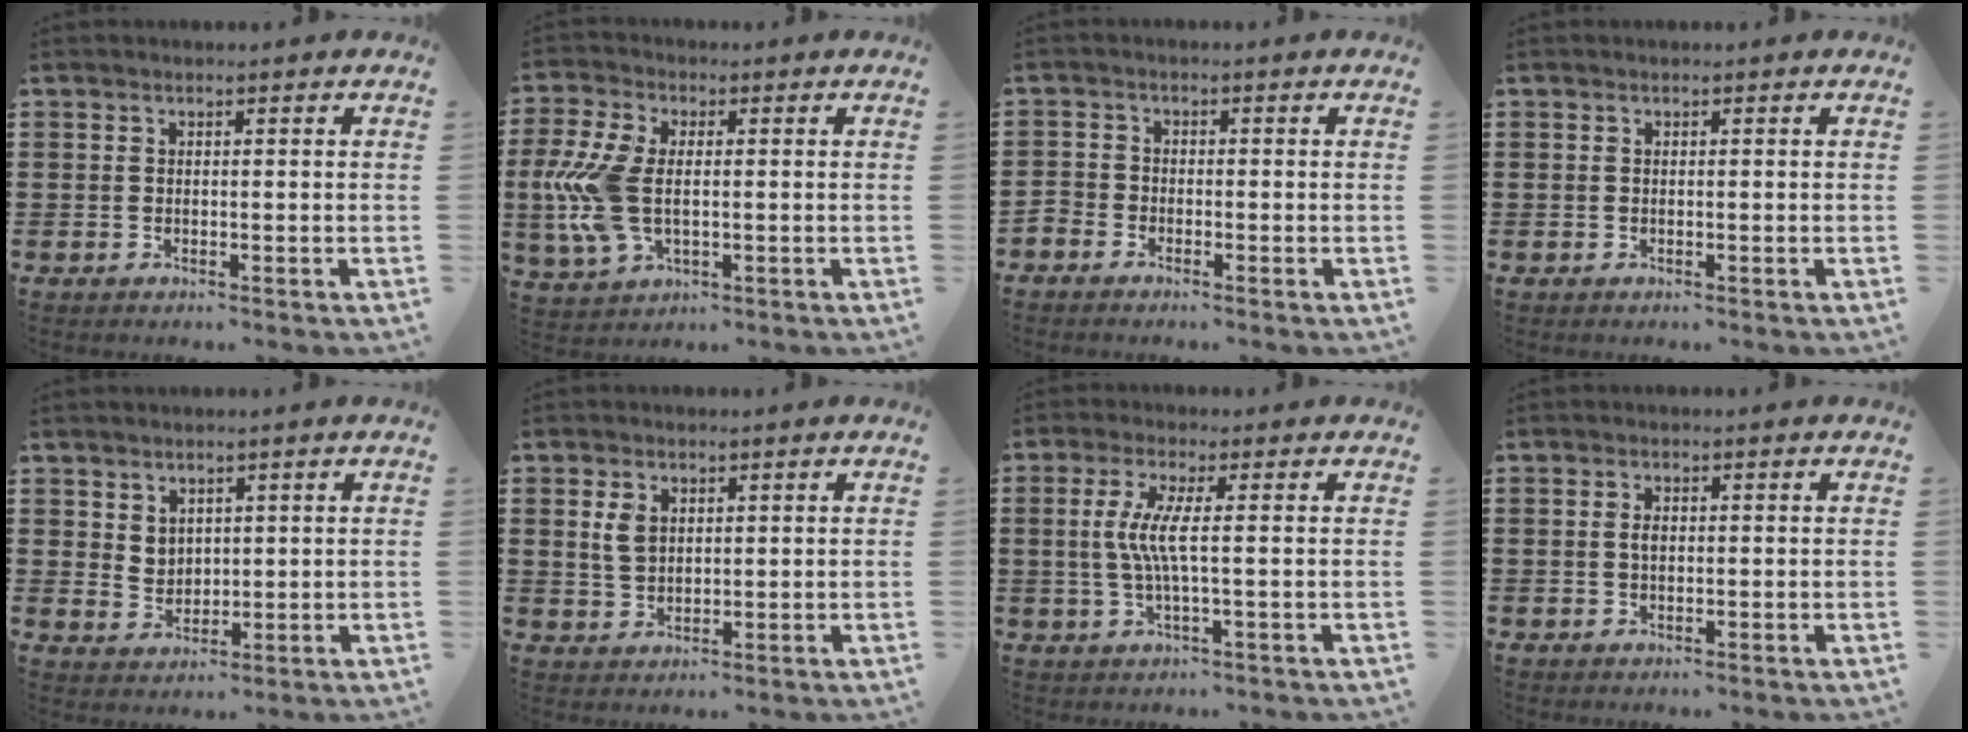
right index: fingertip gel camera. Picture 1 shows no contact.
{"total": 10.0, "force": [-0.3, 5.6, 8.3], "torque": [-0.212, -0.008, -0.013]}
{"total": 1.8, "force": [-1.7, 0.8, 0.1], "torque": [-0.007, 0.004, -0.037]}
{"total": 0.0}
{"total": 3.2, "force": [2.2, 2.3, 0.5], "torque": [-0.020, 0.005, 0.042]}
{"total": 3.7, "force": [1.1, 2.5, 2.5], "torque": [-0.057, 0.010, 0.019]}
{"total": 5.4, "force": [0.1, 0.2, 5.4], "torque": [-0.122, -0.013, -0.009]}
{"total": 1.7, "force": [0.1, 0.9, 1.4], "torque": [-0.030, 0.005, 0.001]}